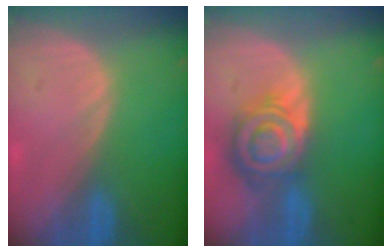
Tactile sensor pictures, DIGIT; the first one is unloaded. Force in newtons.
{"total": 8.6, "press": 7.4, "slide": 4.3}